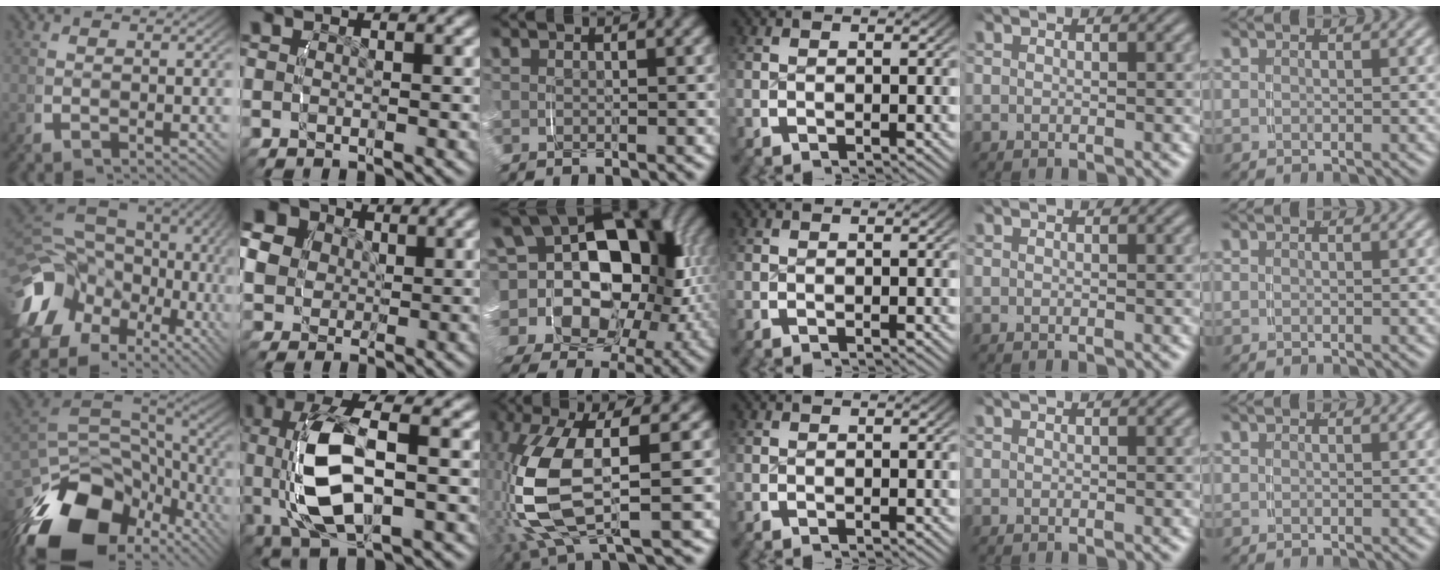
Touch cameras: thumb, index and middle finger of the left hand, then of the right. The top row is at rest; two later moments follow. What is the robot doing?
{"motion": "grasp_and_lifting", "object": "knife"}